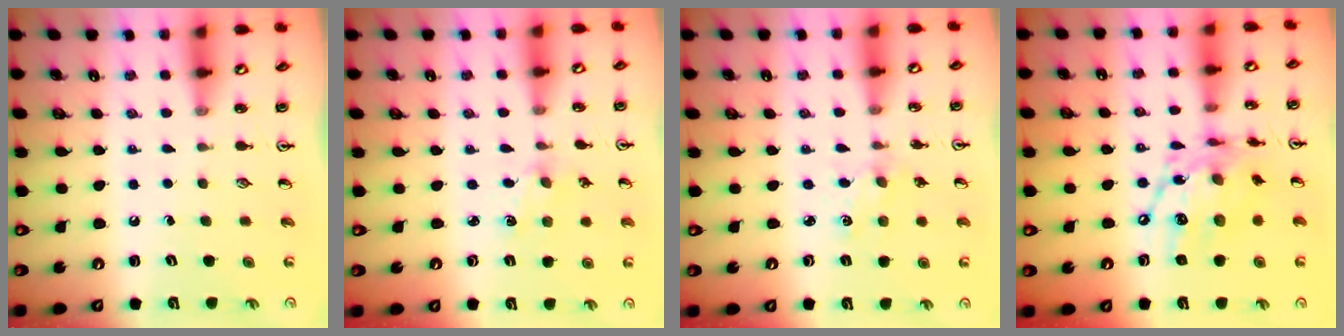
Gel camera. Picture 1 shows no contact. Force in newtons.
{"total": 1.2, "press": 1.2, "slide": 0.2}
{"total": 1.8, "press": 1.8, "slide": 0.3}
{"total": 13.3, "press": 13.3, "slide": 1.2}